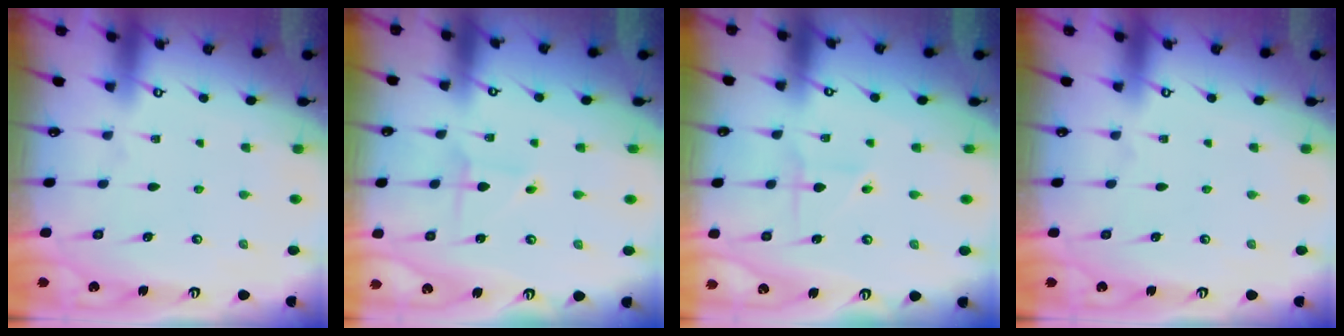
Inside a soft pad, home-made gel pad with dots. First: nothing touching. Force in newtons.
{"total": 1.1, "press": 1.1, "slide": 0.0}
{"total": 2.3, "press": 2.3, "slide": 0.1}
{"total": 0.0}